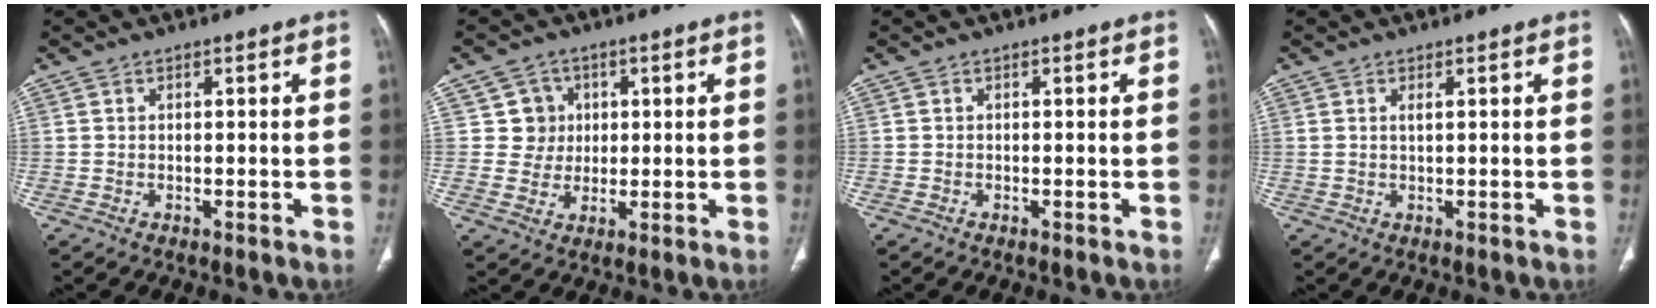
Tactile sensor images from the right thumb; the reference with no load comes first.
{"total": 5.4, "force": [1.2, 5.2, 0.2], "torque": [0.033, 0.004, 0.016]}
{"total": 0.0}
{"total": 0.8, "force": [0.4, 0.2, 0.7], "torque": [-0.019, 0.003, 0.008]}